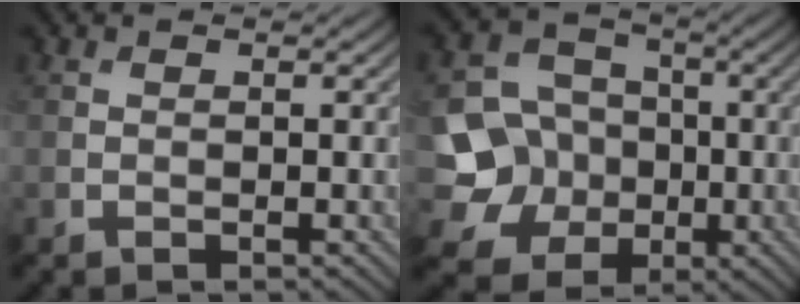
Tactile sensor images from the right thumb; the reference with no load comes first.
{"total": 11.2, "force": [-2.5, 10.1, 4.0], "torque": [-0.107, -0.019, -0.079]}